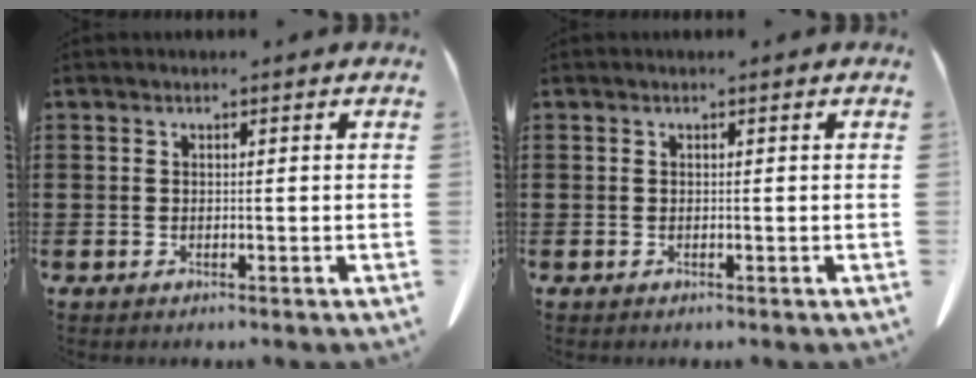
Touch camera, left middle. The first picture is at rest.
{"total": 0.0}